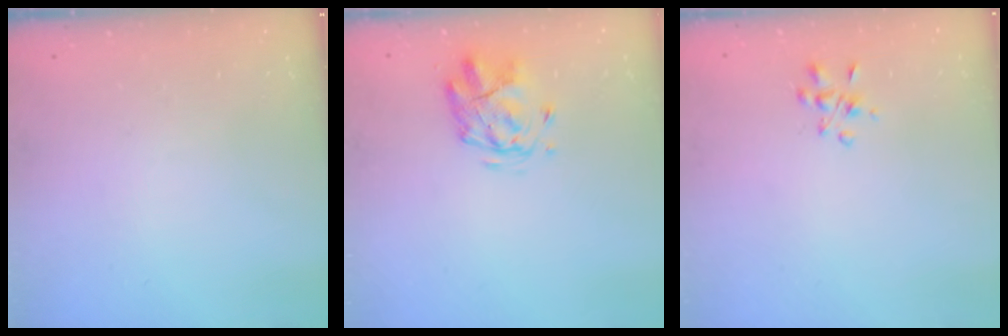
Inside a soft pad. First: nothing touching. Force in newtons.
{"total": 2.7, "press": 2.4, "slide": 1.2}
{"total": 3.6, "press": 3.3, "slide": 1.4}